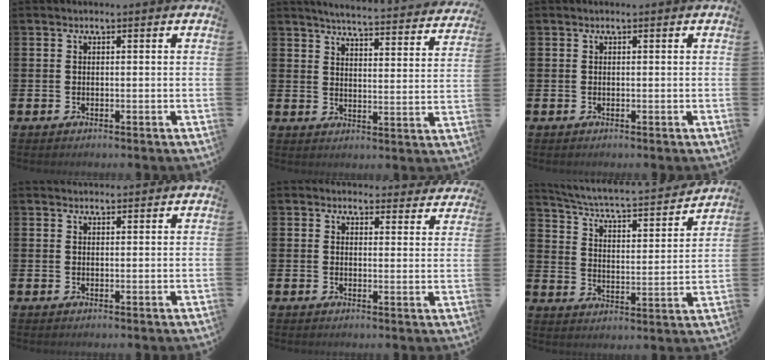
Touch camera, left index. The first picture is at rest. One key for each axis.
{"total": 5.1, "fx": 5.0, "fy": -0.1, "fz": 1.1, "tx": -0.034, "ty": -0.042, "tz": 0.083}
{"total": 0.0}
{"total": 1.4, "fx": 1.4, "fy": 0.3, "fz": 0.0, "tx": 0.013, "ty": -0.006, "tz": 0.023}
{"total": 3.1, "fx": 3.0, "fy": 1.0, "fz": -0.3, "tx": 0.008, "ty": -0.016, "tz": 0.051}
{"total": 5.2, "fx": 4.8, "fy": 0.5, "fz": 1.9, "tx": -0.061, "ty": -0.047, "tz": 0.073}